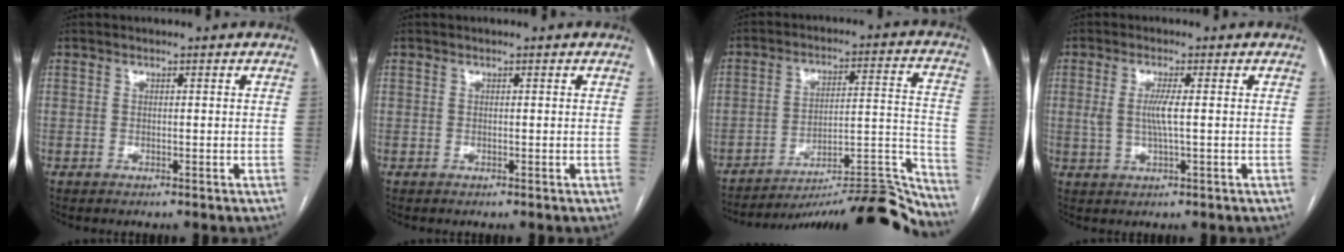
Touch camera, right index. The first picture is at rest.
{"total": 0.0}
{"total": 25.8, "force": [-24.0, 1.9, 9.3], "torque": [-0.049, 0.025, -0.334]}
{"total": 3.5, "force": [0.3, 0.2, 3.5], "torque": [-0.075, -0.001, 0.007]}